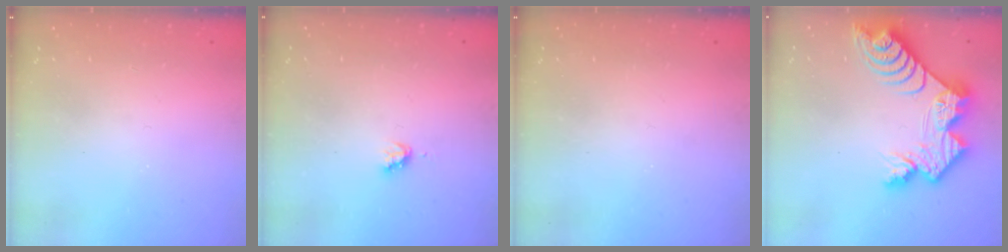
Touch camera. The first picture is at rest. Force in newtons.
{"total": 2.8, "press": 2.8, "slide": 0.3}
{"total": 0.0}
{"total": 13.9, "press": 13.9, "slide": 1.0}